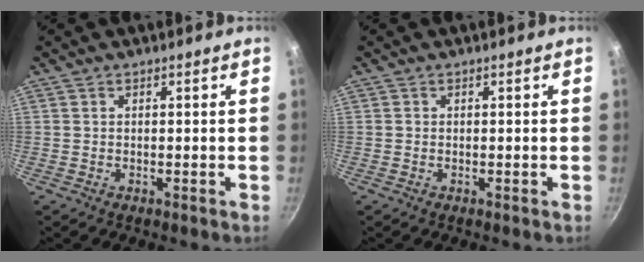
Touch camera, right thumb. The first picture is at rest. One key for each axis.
{"total": 0.0}